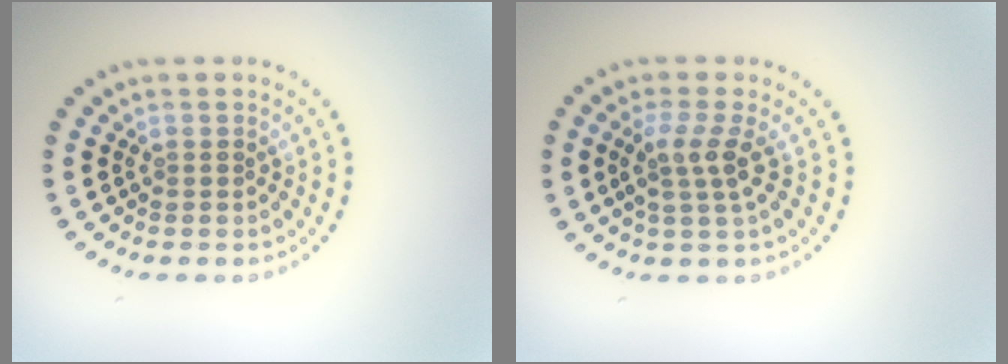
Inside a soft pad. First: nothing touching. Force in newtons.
{"total": 2.7, "press": 2.1, "slide": 1.7}